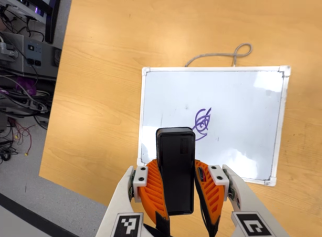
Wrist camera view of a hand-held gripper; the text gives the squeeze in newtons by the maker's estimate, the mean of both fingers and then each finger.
{"total": 9.1, "left": 8.0, "right": 10.2}